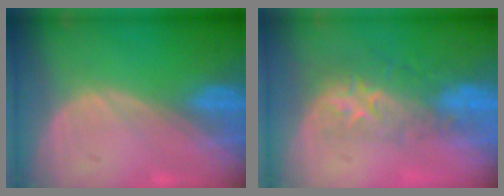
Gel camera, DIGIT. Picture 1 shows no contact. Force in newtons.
{"total": 8.8, "press": 7.1, "slide": 5.2}